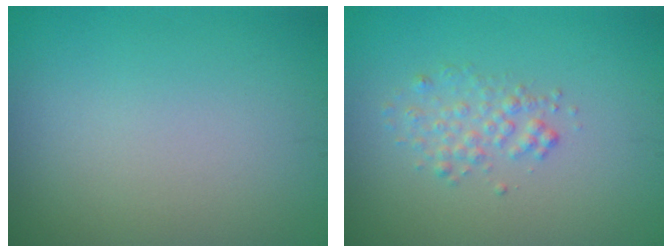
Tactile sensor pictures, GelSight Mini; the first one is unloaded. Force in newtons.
{"total": 1.8, "press": 1.8, "slide": 0.0}